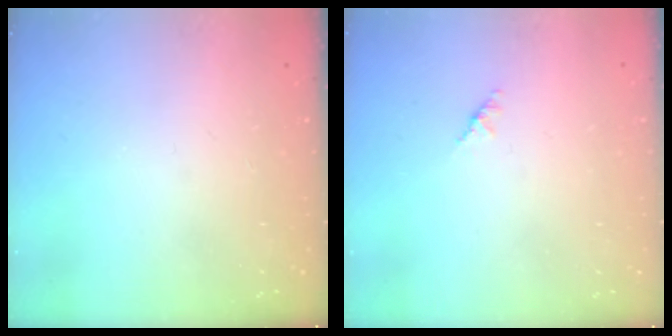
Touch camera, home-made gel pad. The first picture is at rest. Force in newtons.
{"total": 1.4, "press": 1.3, "slide": 0.4}